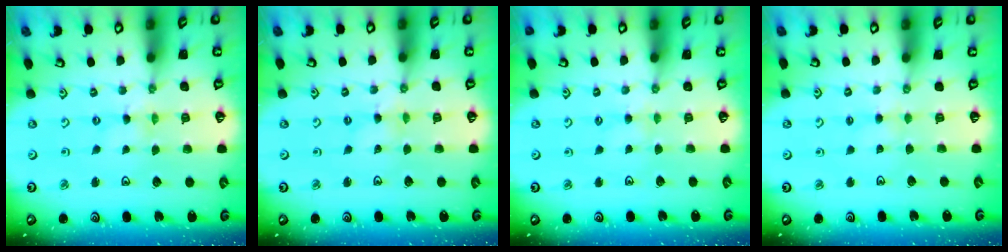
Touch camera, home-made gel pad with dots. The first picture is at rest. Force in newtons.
{"total": 1.2, "press": 1.2, "slide": 0.1}
{"total": 1.9, "press": 1.9, "slide": 0.3}
{"total": 2.8, "press": 2.8, "slide": 0.3}